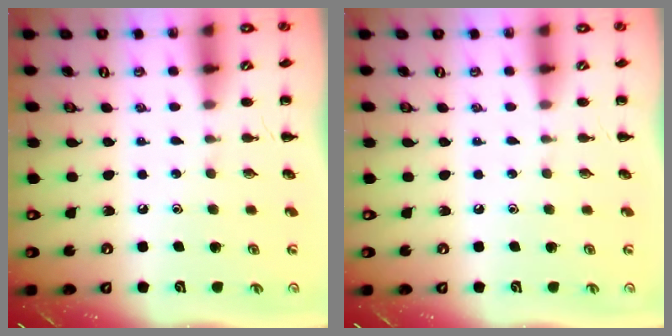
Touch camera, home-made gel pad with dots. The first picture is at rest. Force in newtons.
{"total": 0.0}